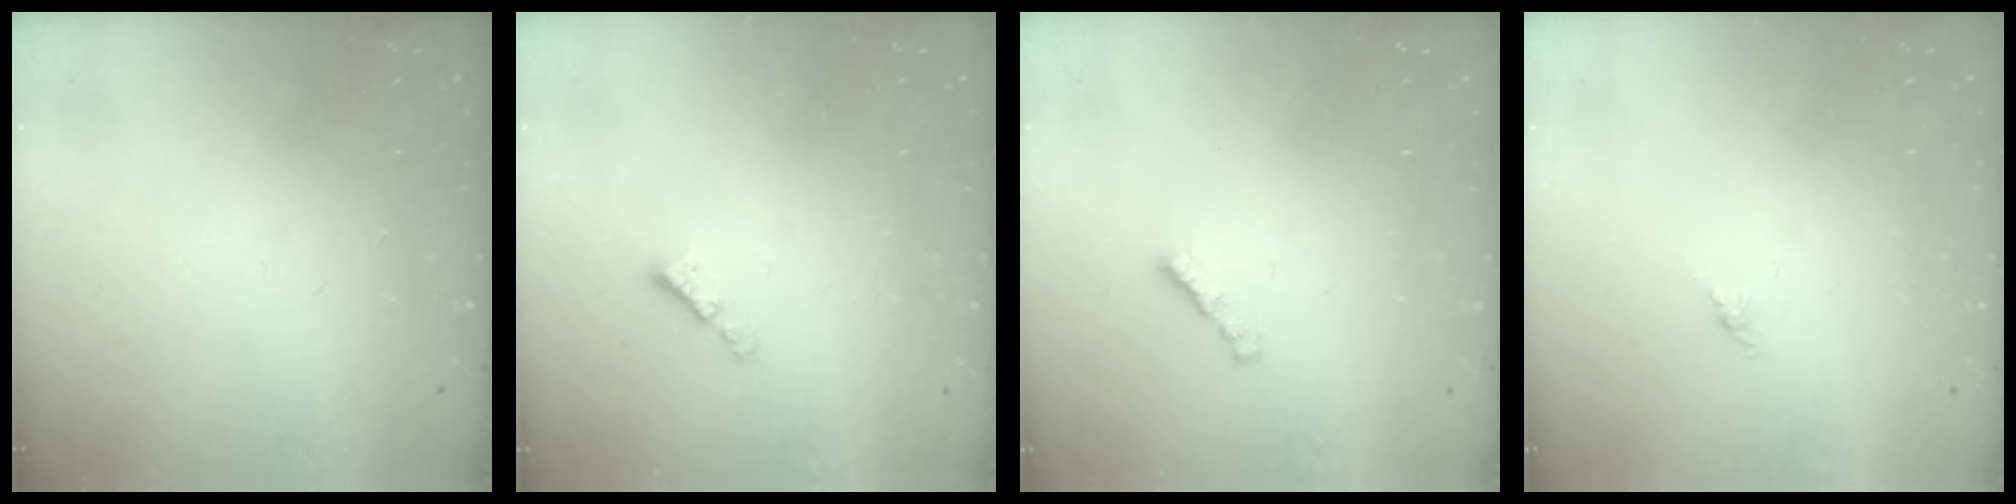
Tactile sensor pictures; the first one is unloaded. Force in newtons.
{"total": 2.3, "press": 2.3, "slide": 0.4}
{"total": 1.0, "press": 0.8, "slide": 0.5}
{"total": 0.0}